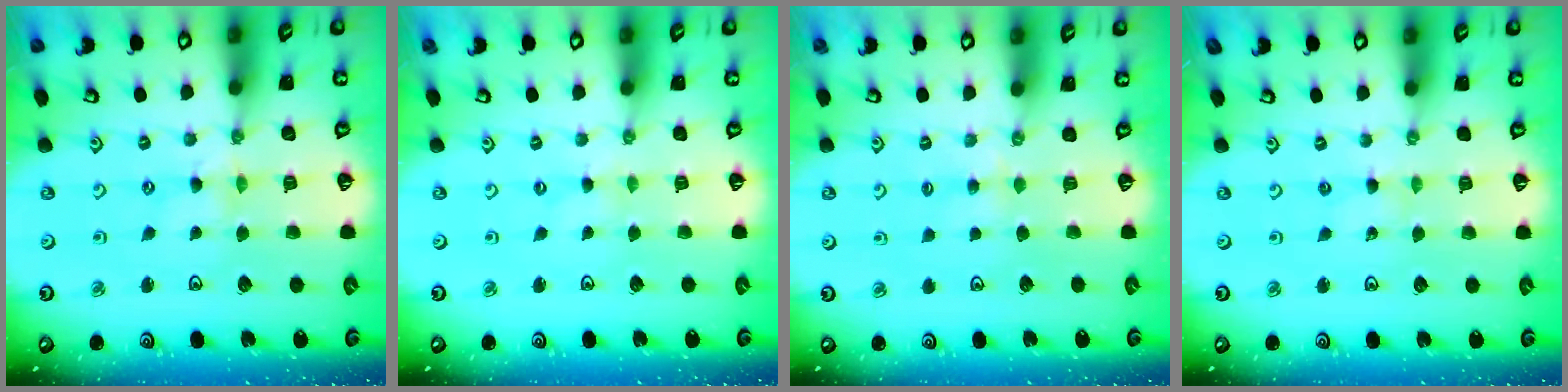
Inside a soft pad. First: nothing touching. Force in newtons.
{"total": 0.0}
{"total": 2.3, "press": 2.3, "slide": 0.4}
{"total": 0.6, "press": 0.6, "slide": 0.1}